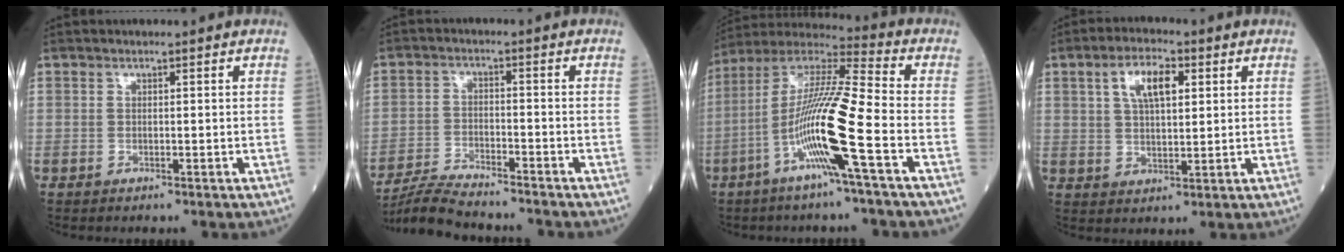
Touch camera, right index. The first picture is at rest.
{"total": 9.1, "force": [-8.6, 0.4, 3.0], "torque": [-0.052, -0.012, -0.148]}
{"total": 15.4, "force": [-5.4, -0.6, 14.4], "torque": [-0.282, -0.001, -0.112]}
{"total": 7.1, "force": [2.7, 2.7, 6.0], "torque": [-0.112, 0.013, 0.050]}